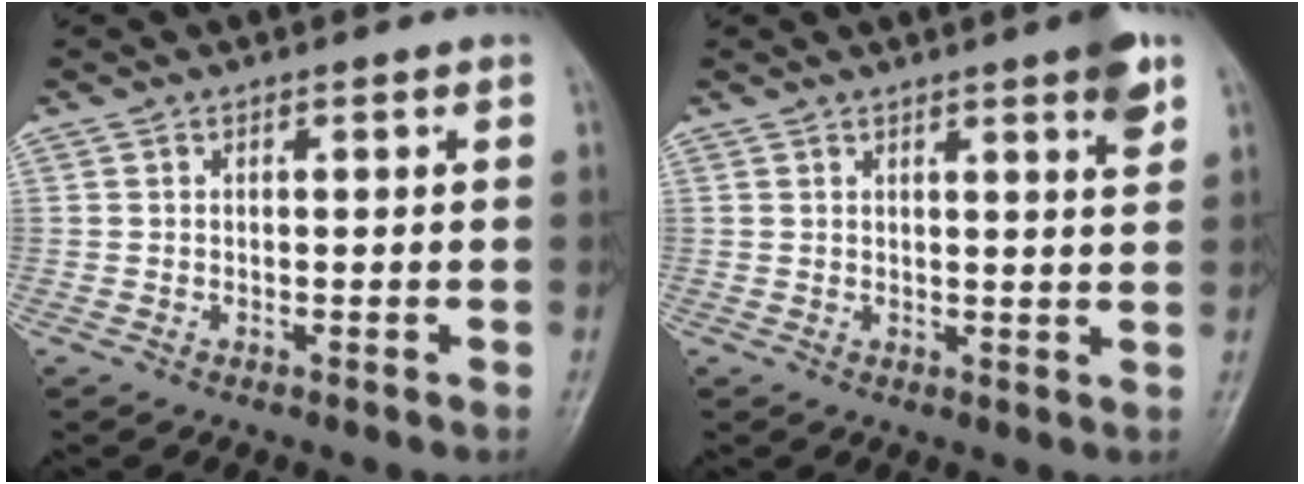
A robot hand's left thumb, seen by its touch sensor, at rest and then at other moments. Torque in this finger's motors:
{"motor_torque": [1.10, 0.78, 0.88, -0.63, 0.03]}